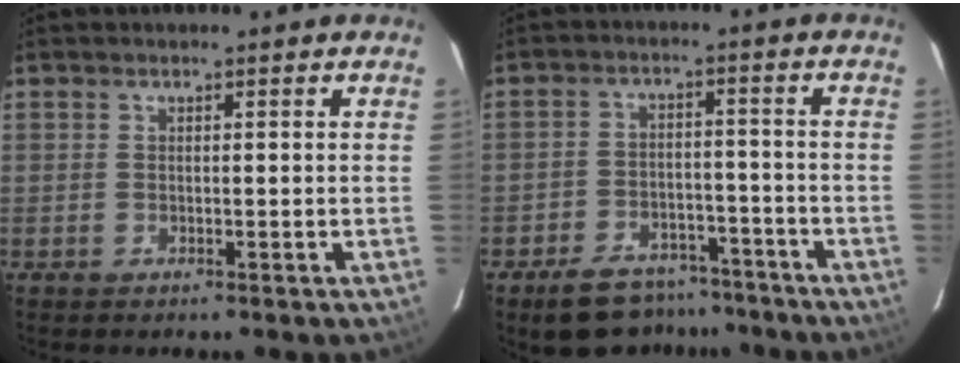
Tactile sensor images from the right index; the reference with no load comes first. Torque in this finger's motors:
{"motor_torque": [0.80, -0.85, 0.15, 0.05]}